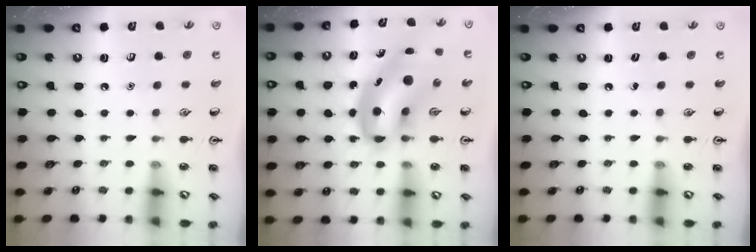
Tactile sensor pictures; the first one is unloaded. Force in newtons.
{"total": 10.0, "press": 9.5, "slide": 2.9}
{"total": 0.0}